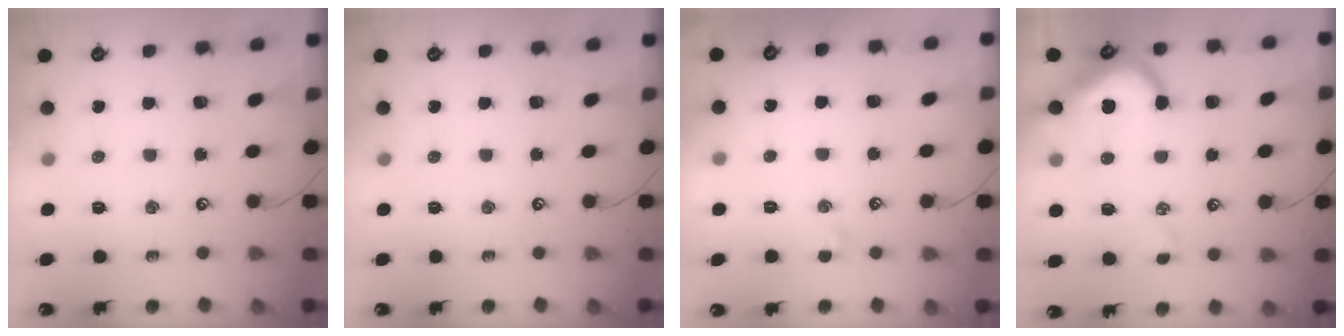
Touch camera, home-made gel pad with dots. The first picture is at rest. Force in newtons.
{"total": 0.0}
{"total": 0.8, "press": 0.7, "slide": 0.5}
{"total": 10.4, "press": 10.3, "slide": 1.5}